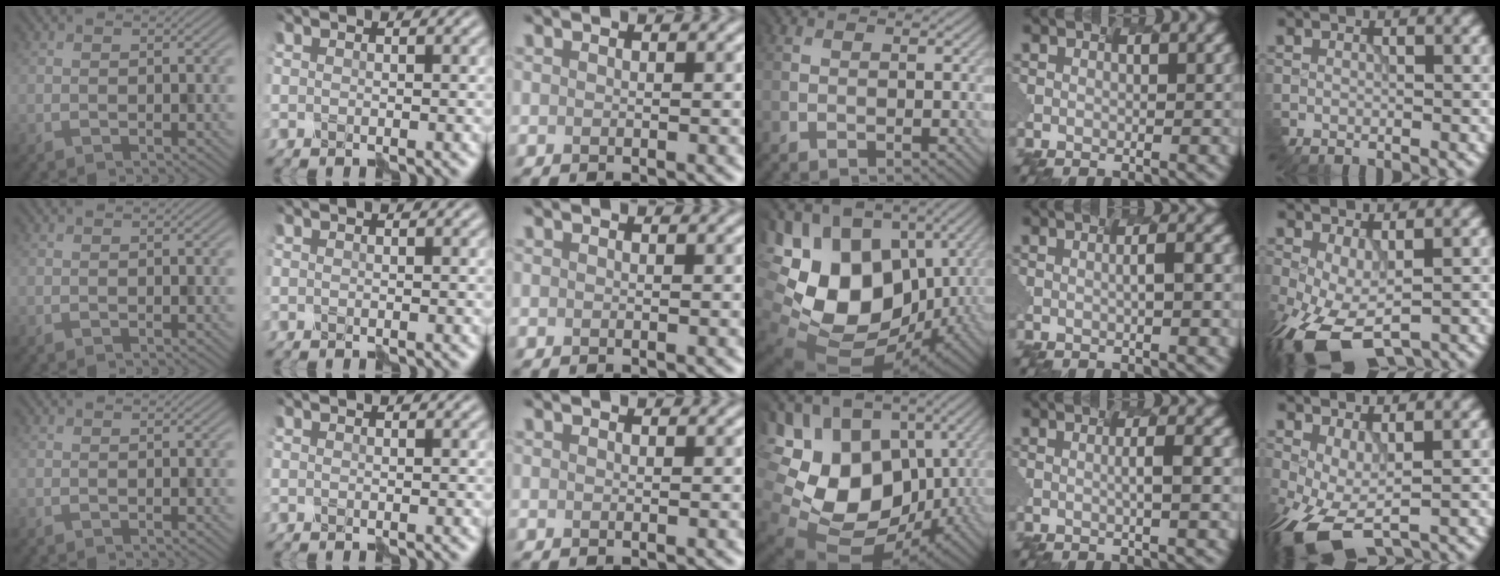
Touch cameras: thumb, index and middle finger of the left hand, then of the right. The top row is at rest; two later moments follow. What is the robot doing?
{"motion": "disassemble", "object": "velcro strap"}